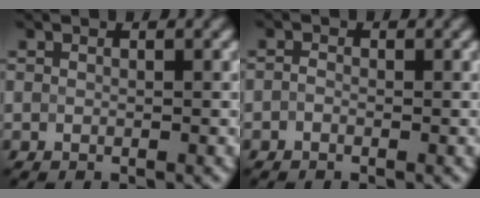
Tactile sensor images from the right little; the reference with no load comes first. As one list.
[{"total": 0.7, "force": [-0.4, 0.4, 0.4], "torque": [-0.007, 0.000, -0.011]}]